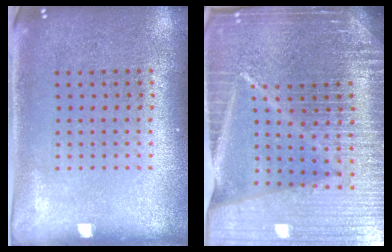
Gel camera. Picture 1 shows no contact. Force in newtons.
{"total": 7.2, "press": 6.2, "slide": 3.8}